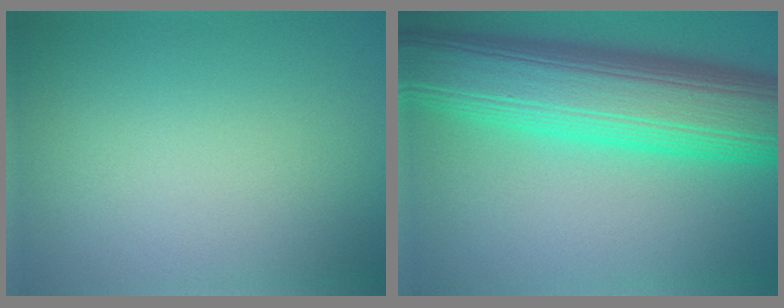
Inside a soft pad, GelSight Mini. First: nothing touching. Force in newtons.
{"total": 13.8, "press": 13.8, "slide": 0.3}